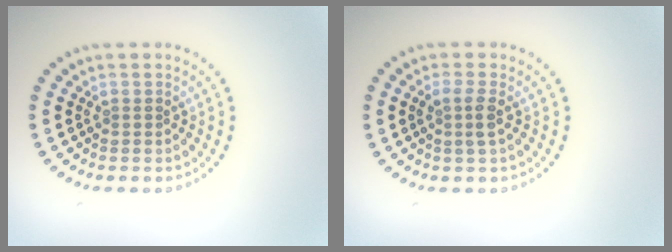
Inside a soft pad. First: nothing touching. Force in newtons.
{"total": 1.6, "press": 1.4, "slide": 0.9}